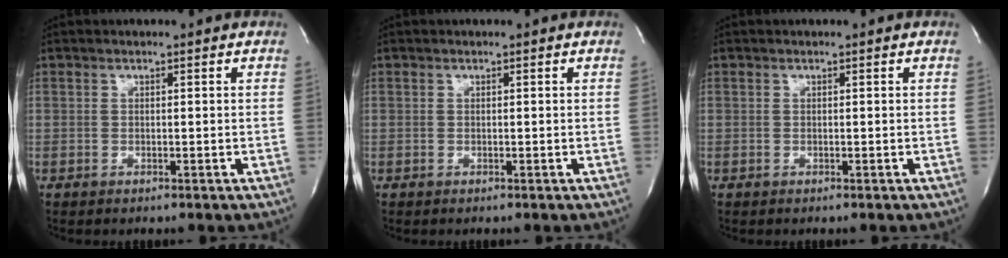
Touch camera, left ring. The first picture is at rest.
{"total": 0.0}
{"total": 0.0}